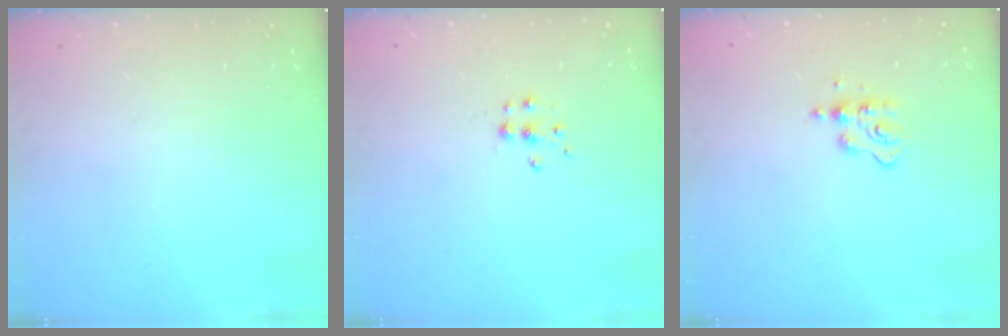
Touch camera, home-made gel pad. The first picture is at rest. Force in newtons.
{"total": 5.3, "press": 5.3, "slide": 0.5}
{"total": 6.1, "press": 6.0, "slide": 1.0}